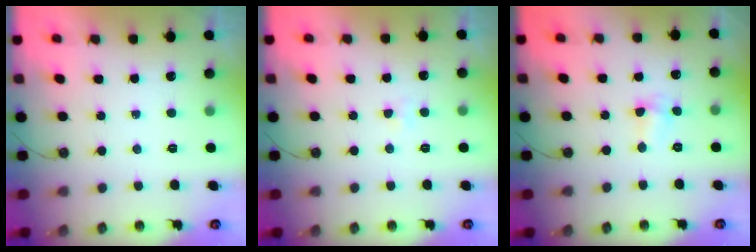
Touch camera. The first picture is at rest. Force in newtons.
{"total": 1.9, "press": 1.8, "slide": 0.4}
{"total": 2.6, "press": 2.5, "slide": 0.6}